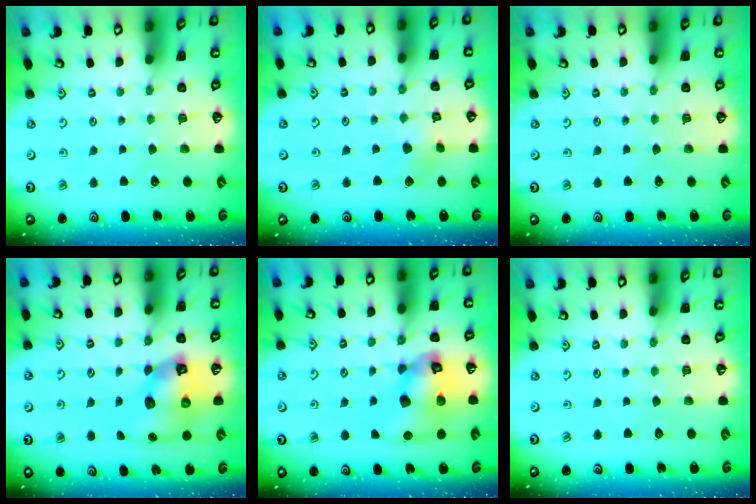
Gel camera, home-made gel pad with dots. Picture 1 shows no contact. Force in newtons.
{"total": 5.0, "press": 4.9, "slide": 0.8}
{"total": 0.0}
{"total": 10.5, "press": 10.4, "slide": 1.6}
{"total": 13.2, "press": 13.1, "slide": 1.9}
{"total": 0.0}